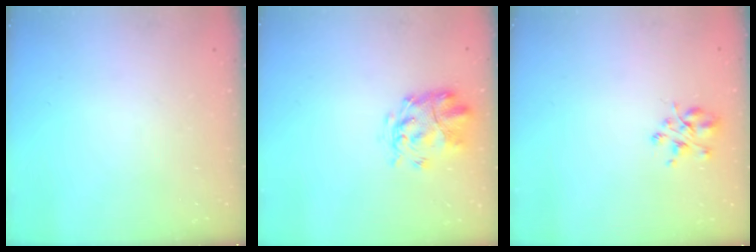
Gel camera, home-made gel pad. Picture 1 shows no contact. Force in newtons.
{"total": 3.9, "press": 3.5, "slide": 1.7}
{"total": 3.9, "press": 3.8, "slide": 0.7}